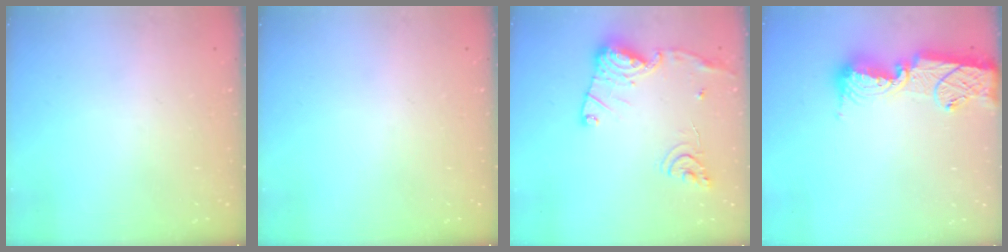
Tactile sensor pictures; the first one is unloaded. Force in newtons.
{"total": 0.0}
{"total": 15.4, "press": 15.3, "slide": 1.5}
{"total": 14.1, "press": 14.0, "slide": 1.5}